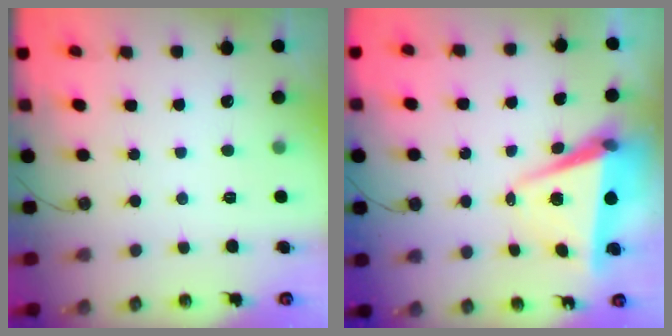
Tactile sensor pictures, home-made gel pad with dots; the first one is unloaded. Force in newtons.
{"total": 7.2, "press": 5.8, "slide": 4.4}